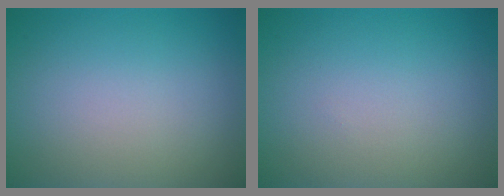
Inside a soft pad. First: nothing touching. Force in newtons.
{"total": 0.0}